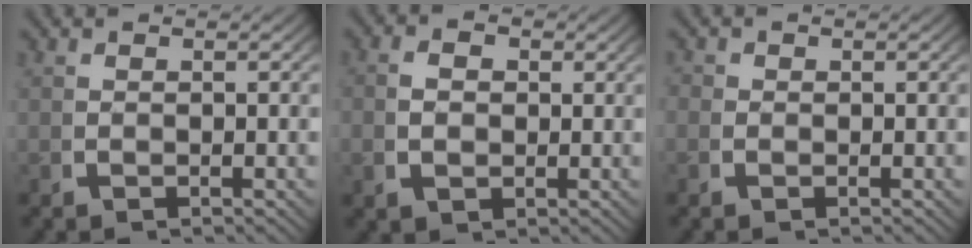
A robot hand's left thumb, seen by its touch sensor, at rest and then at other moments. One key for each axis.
{"total": 3.0, "fx": 0.3, "fy": 2.4, "fz": 1.9, "tx": -0.032, "ty": -0.003, "tz": 0.009}
{"total": 1.0, "fx": -0.1, "fy": 1.0, "fz": 0.2, "tx": -0.002, "ty": -0.005, "tz": -0.007}